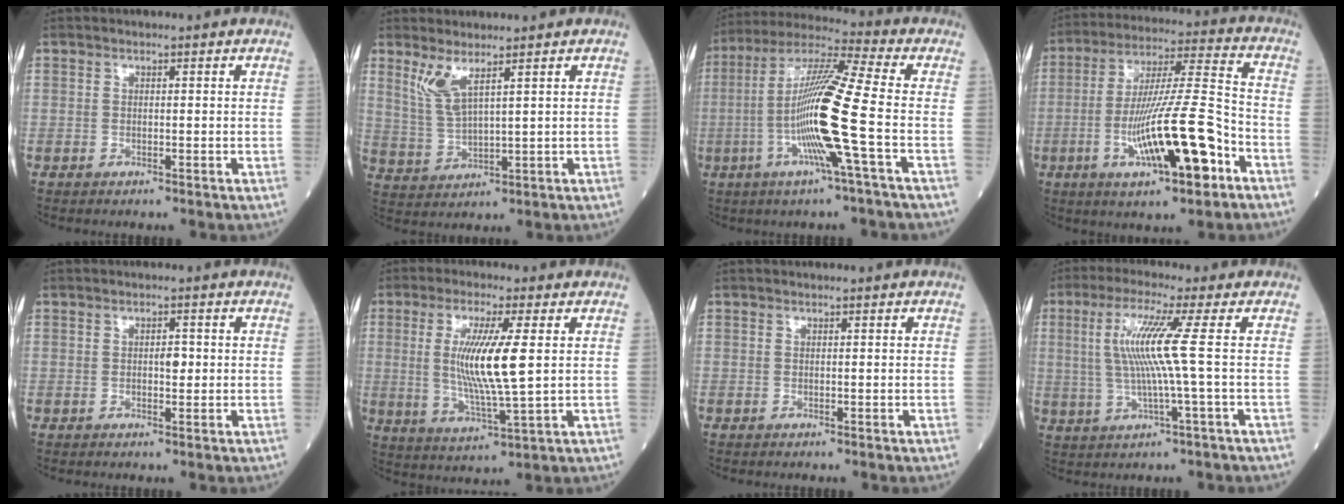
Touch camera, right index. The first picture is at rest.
{"total": 4.7, "force": [3.0, 0.5, 3.6], "torque": [-0.086, -0.007, 0.074]}
{"total": 14.9, "force": [-3.2, -1.3, 14.5], "torque": [-0.285, -0.002, -0.072]}
{"total": 17.1, "force": [-6.4, 2.0, 15.7], "torque": [-0.285, -0.003, -0.102]}
{"total": 1.6, "force": [0.1, 0.7, 1.5], "torque": [-0.022, 0.003, 0.002]}
{"total": 10.7, "force": [1.5, 0.3, 10.6], "torque": [-0.218, -0.013, 0.032]}
{"total": 0.0}
{"total": 8.3, "force": [1.1, -1.5, 8.1], "torque": [-0.171, 0.004, 0.026]}